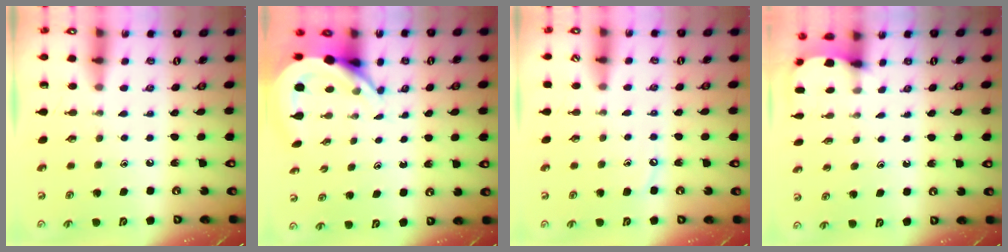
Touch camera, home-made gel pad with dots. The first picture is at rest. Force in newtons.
{"total": 5.3, "press": 5.2, "slide": 0.5}
{"total": 3.8, "press": 3.8, "slide": 0.5}
{"total": 2.6, "press": 2.6, "slide": 0.3}